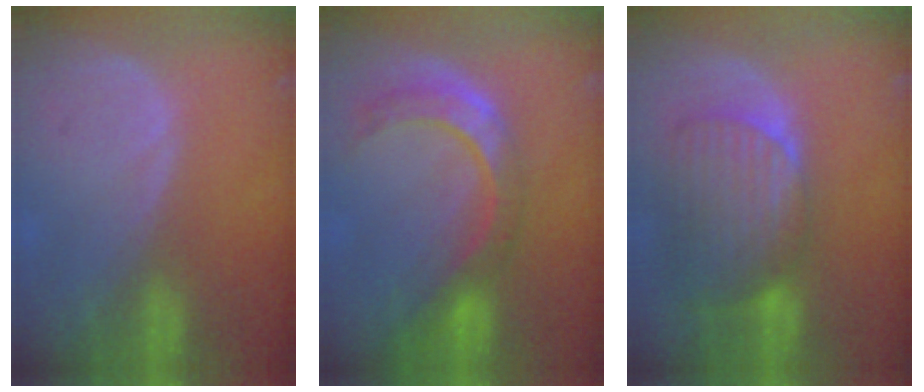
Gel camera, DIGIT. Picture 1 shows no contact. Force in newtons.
{"total": 8.5, "press": 7.2, "slide": 4.5}
{"total": 9.1, "press": 8.3, "slide": 3.7}